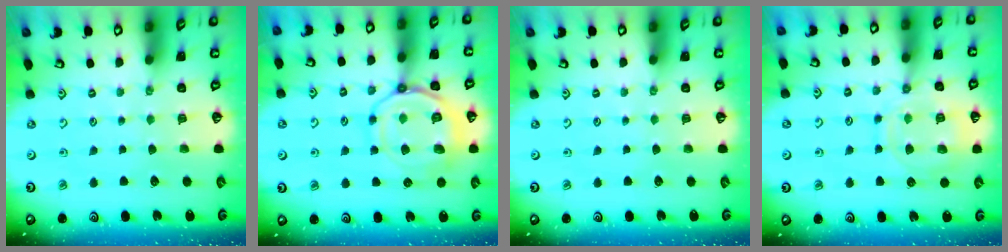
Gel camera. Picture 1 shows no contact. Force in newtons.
{"total": 14.9, "press": 14.8, "slide": 1.6}
{"total": 0.0}
{"total": 12.7, "press": 12.7, "slide": 1.0}